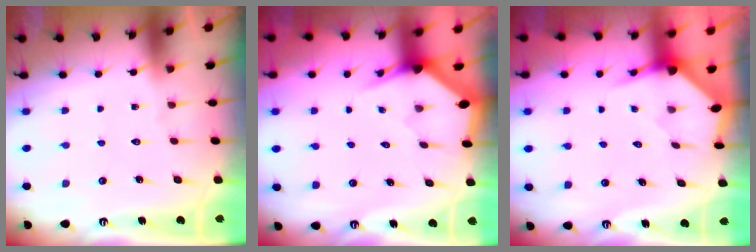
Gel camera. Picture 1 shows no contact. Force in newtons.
{"total": 2.9, "press": 2.9, "slide": 0.1}
{"total": 3.3, "press": 3.3, "slide": 0.1}